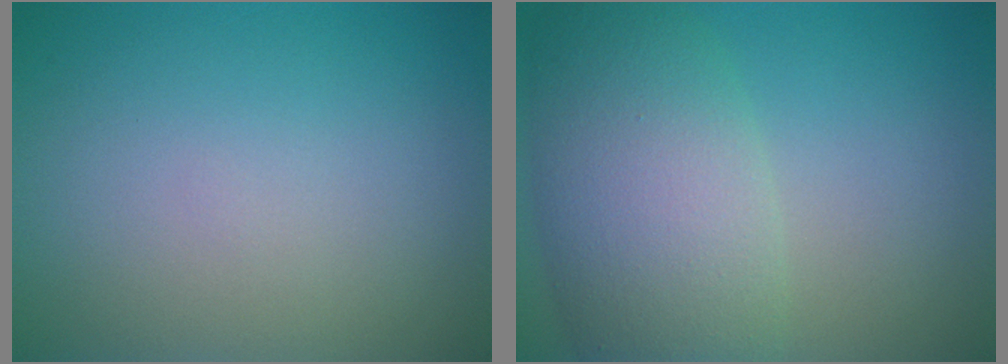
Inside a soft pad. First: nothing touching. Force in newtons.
{"total": 8.2, "press": 8.2, "slide": 0.2}